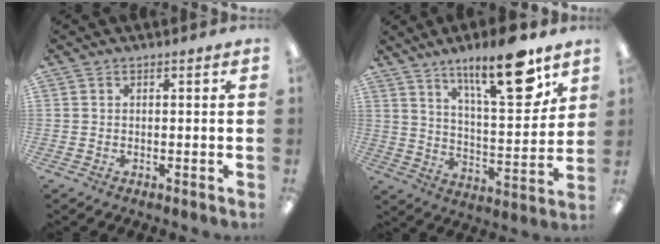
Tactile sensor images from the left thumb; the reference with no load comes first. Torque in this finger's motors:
{"motor_torque": [0.35, 0.47, 1.35, -1.42, 0.12]}